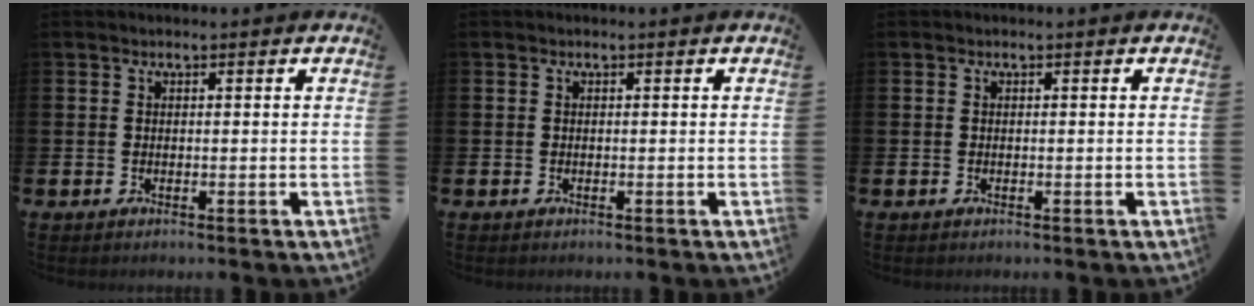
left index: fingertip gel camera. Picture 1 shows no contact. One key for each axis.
{"total": 0.0}
{"total": 0.0}